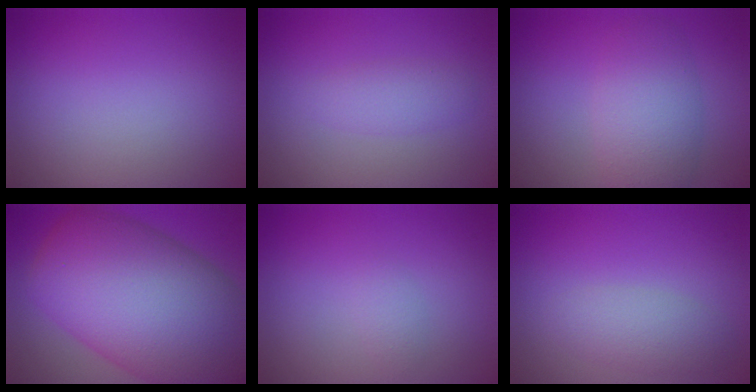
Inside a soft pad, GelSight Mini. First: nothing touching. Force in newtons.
{"total": 1.6, "press": 1.6, "slide": 0.1}
{"total": 4.7, "press": 4.7, "slide": 0.1}
{"total": 16.4, "press": 16.4, "slide": 0.4}
{"total": 0.8, "press": 0.8, "slide": 0.0}
{"total": 2.4, "press": 2.4, "slide": 0.1}